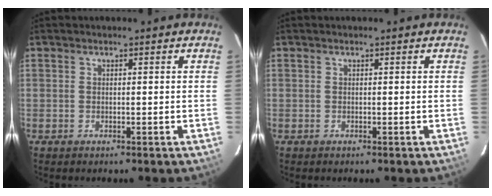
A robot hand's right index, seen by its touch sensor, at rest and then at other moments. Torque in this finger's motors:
{"motor_torque": [-0.06, 0.06, 0.02, 0.00]}